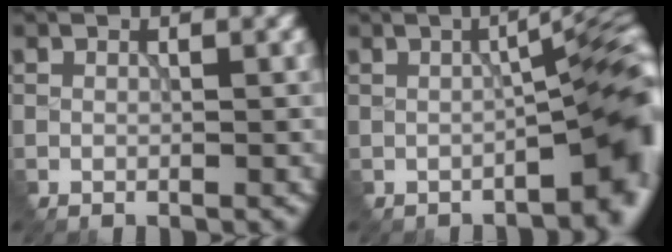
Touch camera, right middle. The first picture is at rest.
{"total": 8.0, "force": [-1.7, 2.1, 7.6], "torque": [-0.082, 0.005, -0.020]}